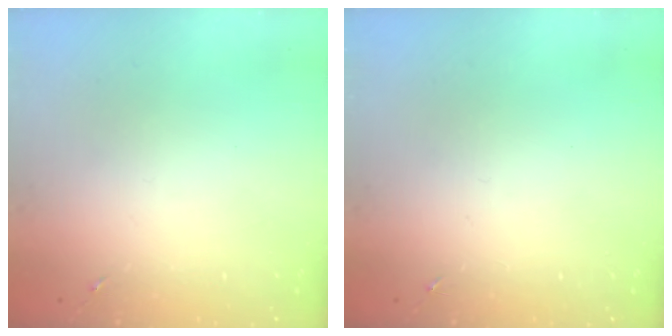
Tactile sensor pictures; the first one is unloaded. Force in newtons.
{"total": 0.0}